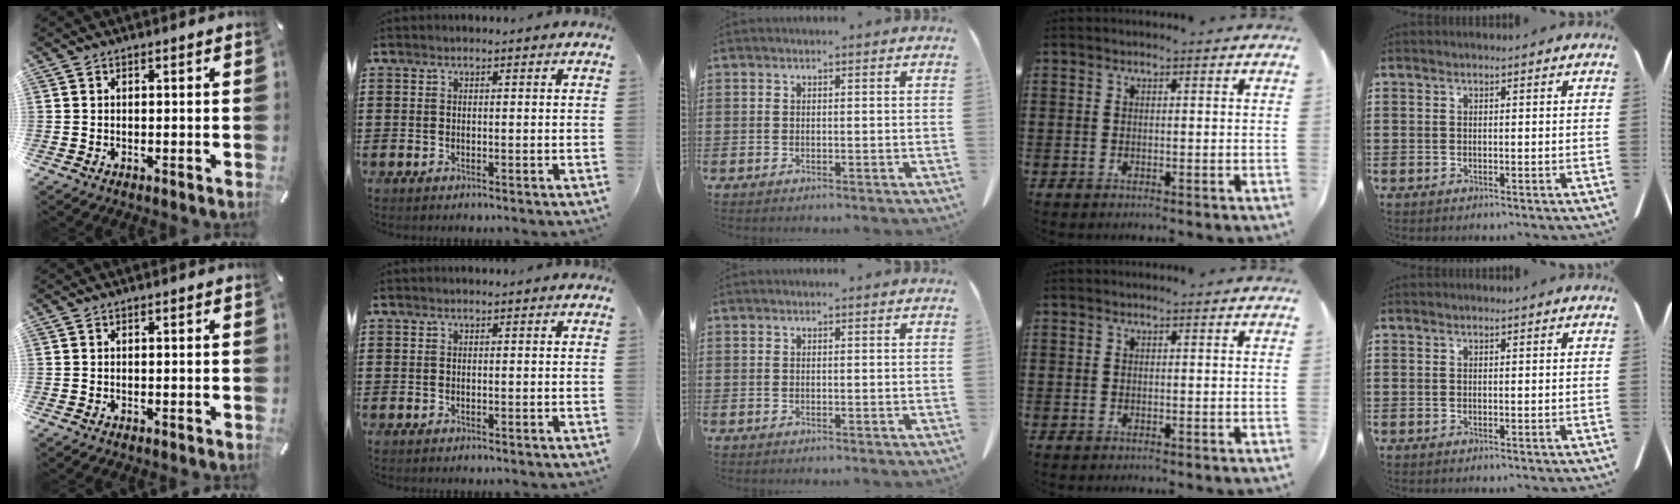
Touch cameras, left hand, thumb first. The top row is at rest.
{}